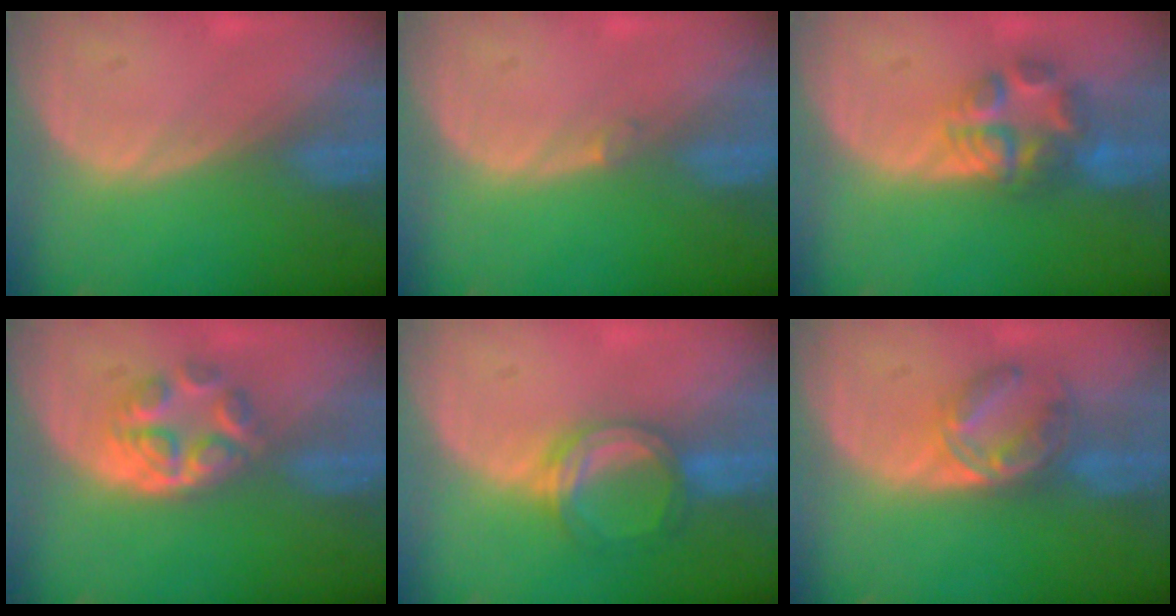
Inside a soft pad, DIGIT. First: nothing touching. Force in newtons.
{"total": 0.6, "press": 0.5, "slide": 0.3}
{"total": 6.4, "press": 6.3, "slide": 1.4}
{"total": 6.3, "press": 5.3, "slide": 3.3}
{"total": 5.2, "press": 4.9, "slide": 1.5}
{"total": 7.0, "press": 6.0, "slide": 3.6}